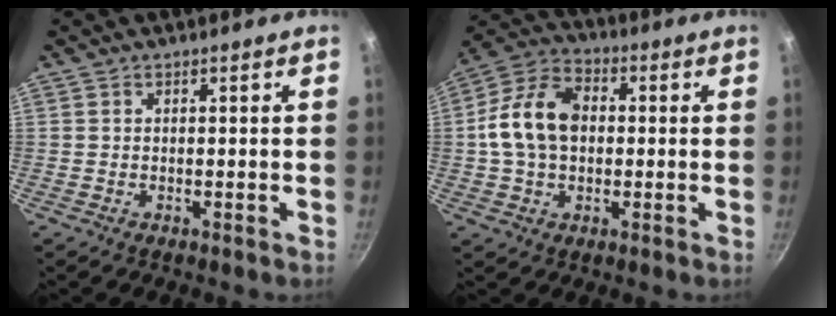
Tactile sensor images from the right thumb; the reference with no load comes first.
{"total": 13.2, "force": [0.6, 9.4, 9.3], "torque": [-0.151, 0.026, -0.006]}